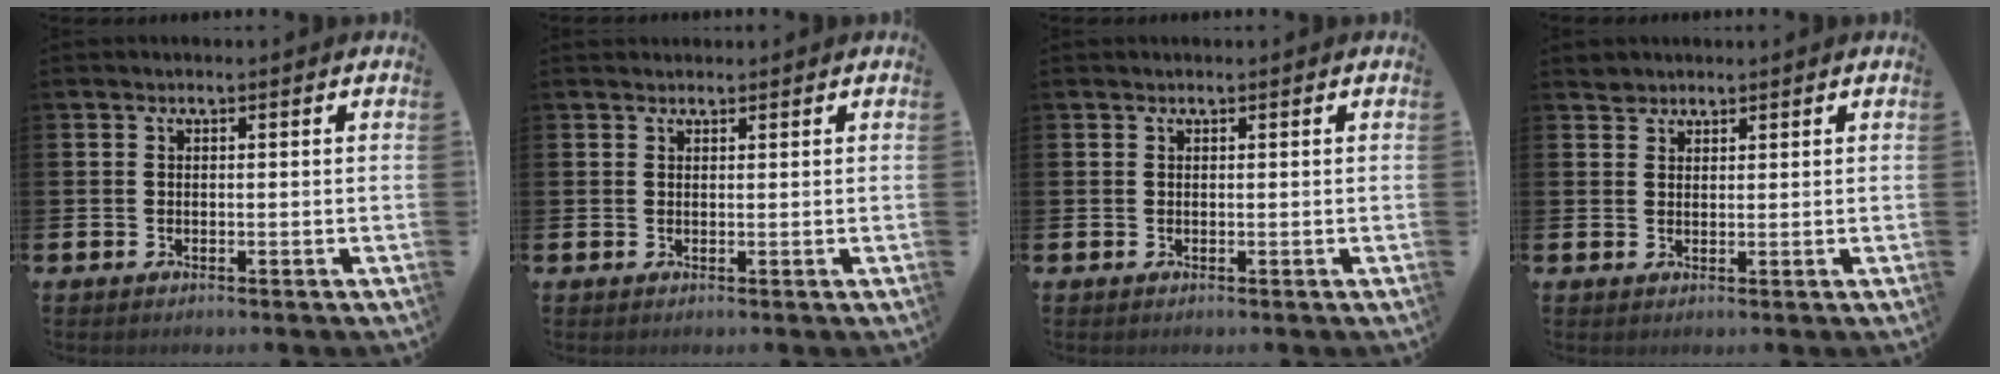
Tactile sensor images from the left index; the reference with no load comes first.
{"total": 1.0, "force": [1.0, 0.3, -0.1], "torque": [0.012, -0.001, 0.017]}
{"total": 0.0}
{"total": 1.7, "force": [1.6, 0.7, -0.3], "torque": [0.010, 0.001, 0.030]}